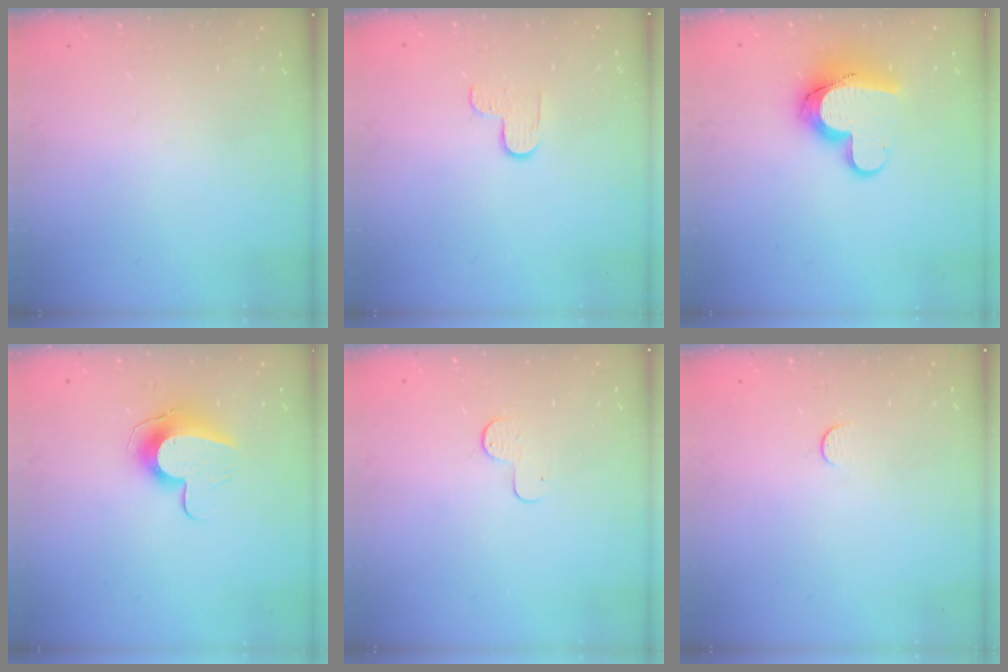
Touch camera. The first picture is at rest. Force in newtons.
{"total": 3.1, "press": 3.1, "slide": 0.4}
{"total": 12.4, "press": 12.4, "slide": 0.6}
{"total": 9.6, "press": 9.6, "slide": 0.1}
{"total": 5.0, "press": 5.0, "slide": 0.4}
{"total": 3.1, "press": 3.1, "slide": 0.4}